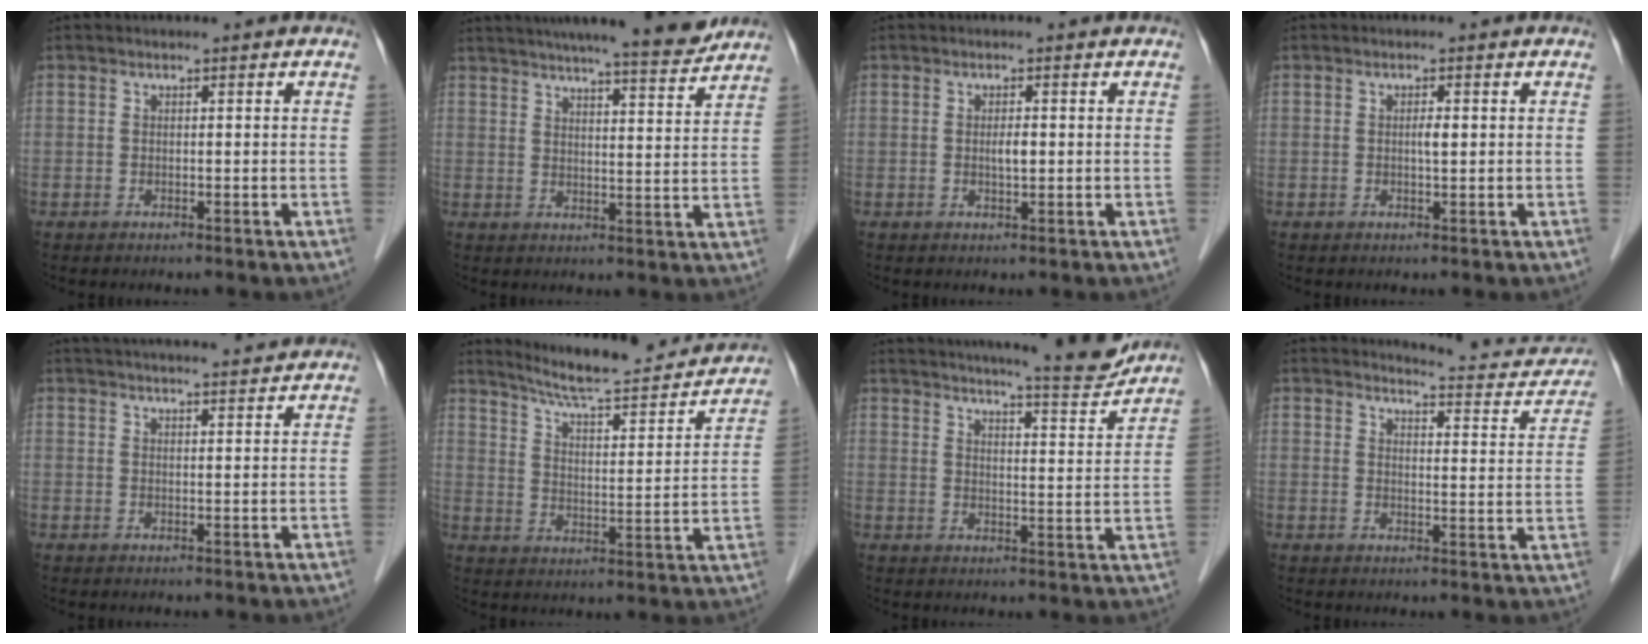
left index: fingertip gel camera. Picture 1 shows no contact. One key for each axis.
{"total": 13.9, "fx": 12.4, "fy": 0.5, "fz": 6.3, "tx": -0.095, "ty": -0.004, "tz": 0.160}
{"total": 1.5, "fx": -0.4, "fy": 0.3, "fz": 1.4, "tx": -0.027, "ty": -0.004, "tz": -0.005}
{"total": 1.3, "fx": -0.3, "fy": 0.2, "fz": 1.3, "tx": -0.023, "ty": -0.003, "tz": -0.004}
{"total": 11.1, "fx": 10.2, "fy": 0.8, "fz": 4.3, "tx": -0.067, "ty": 0.021, "tz": 0.138}
{"total": 18.2, "fx": 16.8, "fy": 1.8, "fz": 6.7, "tx": -0.104, "ty": -0.022, "tz": 0.232}
{"total": 12.9, "fx": 12.0, "fy": 0.2, "fz": 4.8, "tx": -0.071, "ty": -0.021, "tz": 0.153}
{"total": 9.5, "fx": 9.2, "fy": 1.6, "fz": 1.7, "tx": -0.007, "ty": -0.025, "tz": 0.094}